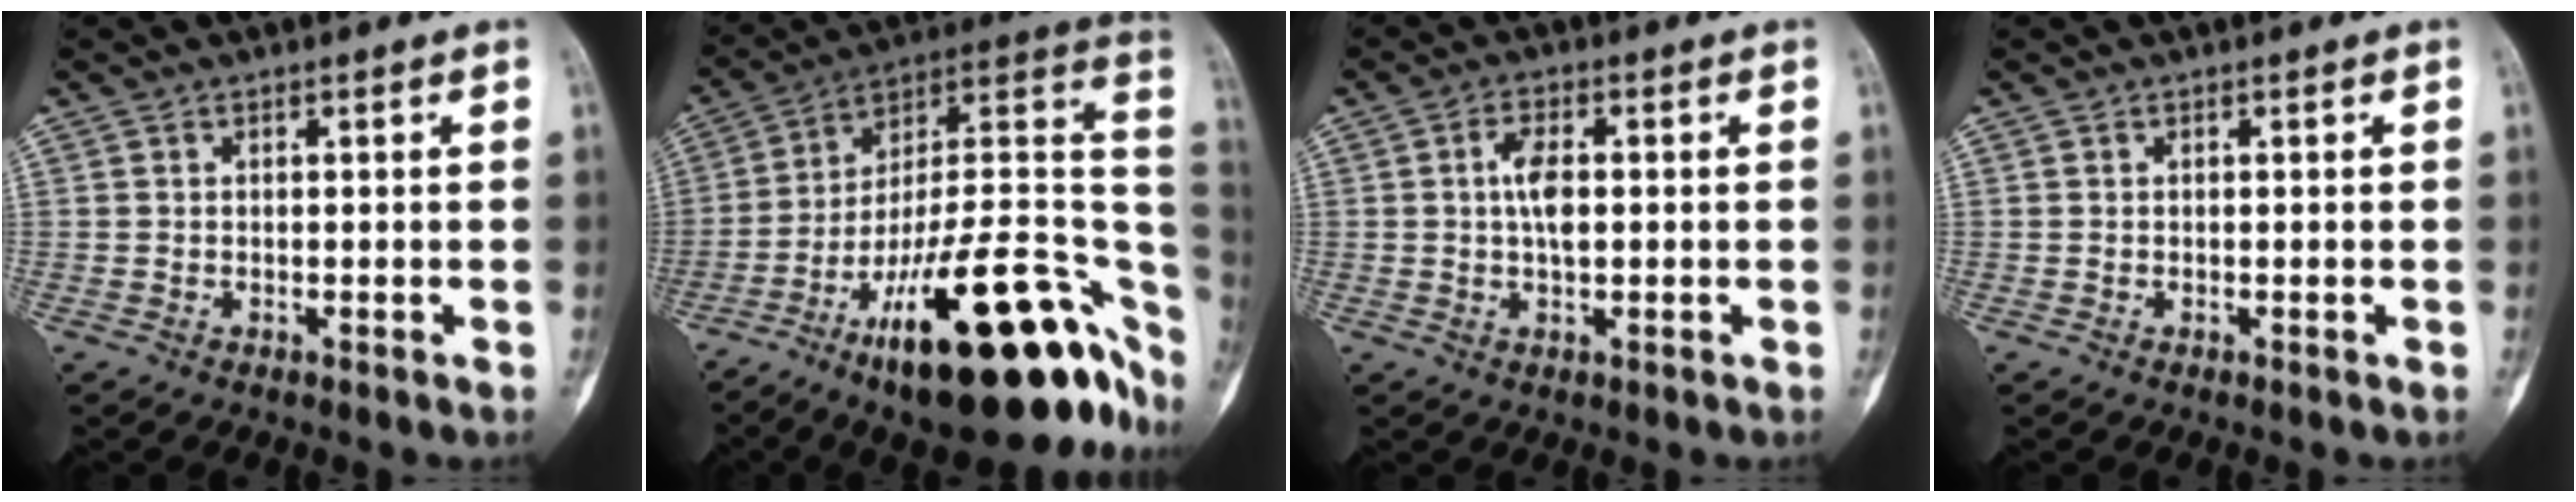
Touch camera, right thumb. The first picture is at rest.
{"total": 34.2, "force": [-15.9, 11.5, 28.0], "torque": [-0.299, 0.086, -0.244]}
{"total": 5.0, "force": [0.3, 2.3, 4.4], "torque": [-0.080, 0.003, 0.003]}
{"total": 0.0}